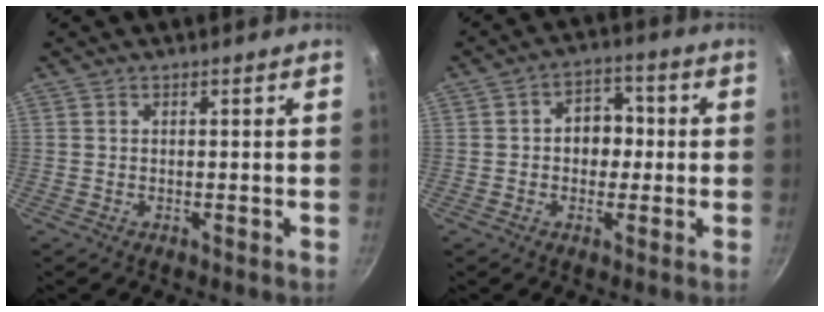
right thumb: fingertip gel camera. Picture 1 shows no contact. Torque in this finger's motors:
{"motor_torque": [-0.60, 0.18, -0.01, 0.12, -0.03]}